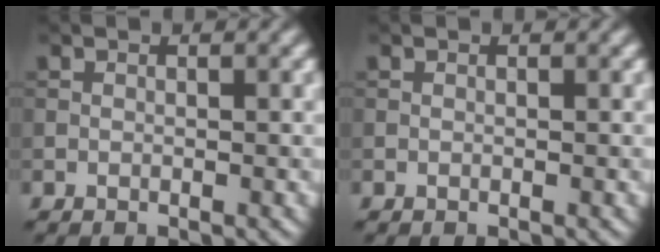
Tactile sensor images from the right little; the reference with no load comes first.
{"total": 0.0}